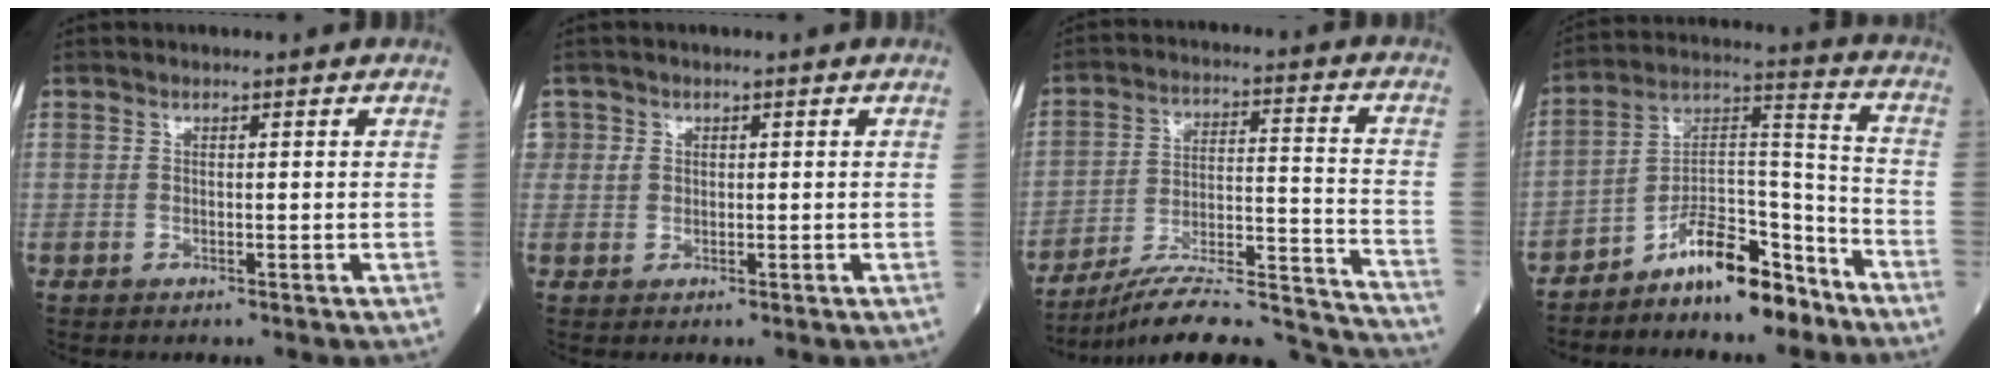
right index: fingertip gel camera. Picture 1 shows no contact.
{"total": 2.0, "force": [0.7, 1.9, 0.0], "torque": [0.015, 0.010, 0.009]}
{"total": 21.5, "force": [-20.2, 0.4, 7.2], "torque": [-0.084, 0.014, -0.302]}
{"total": 11.2, "force": [-8.6, 3.6, 6.3], "torque": [-0.101, 0.033, -0.150]}